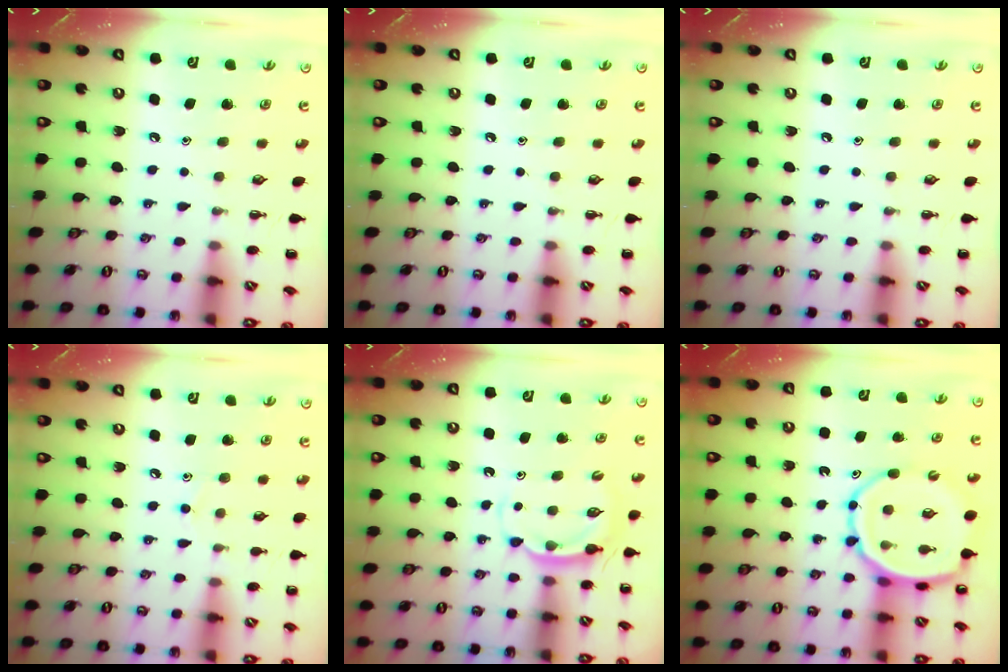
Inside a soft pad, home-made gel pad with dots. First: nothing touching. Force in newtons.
{"total": 0.0}
{"total": 0.0}
{"total": 7.1, "press": 6.7, "slide": 2.3}
{"total": 5.6, "press": 5.6, "slide": 0.2}
{"total": 11.4, "press": 11.0, "slide": 2.9}